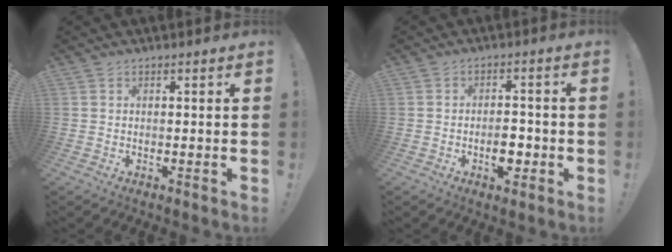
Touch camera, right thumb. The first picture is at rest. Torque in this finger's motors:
{"motor_torque": [-0.14, 0.33, 0.21, -0.37, 0.18]}